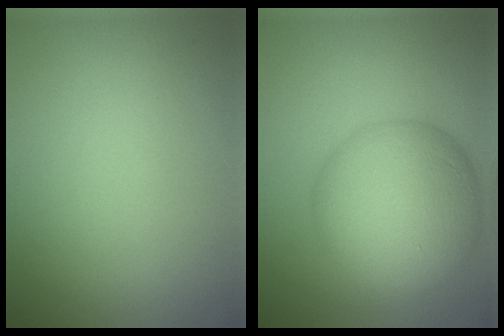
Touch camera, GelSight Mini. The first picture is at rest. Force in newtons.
{"total": 10.6, "press": 10.6, "slide": 0.2}